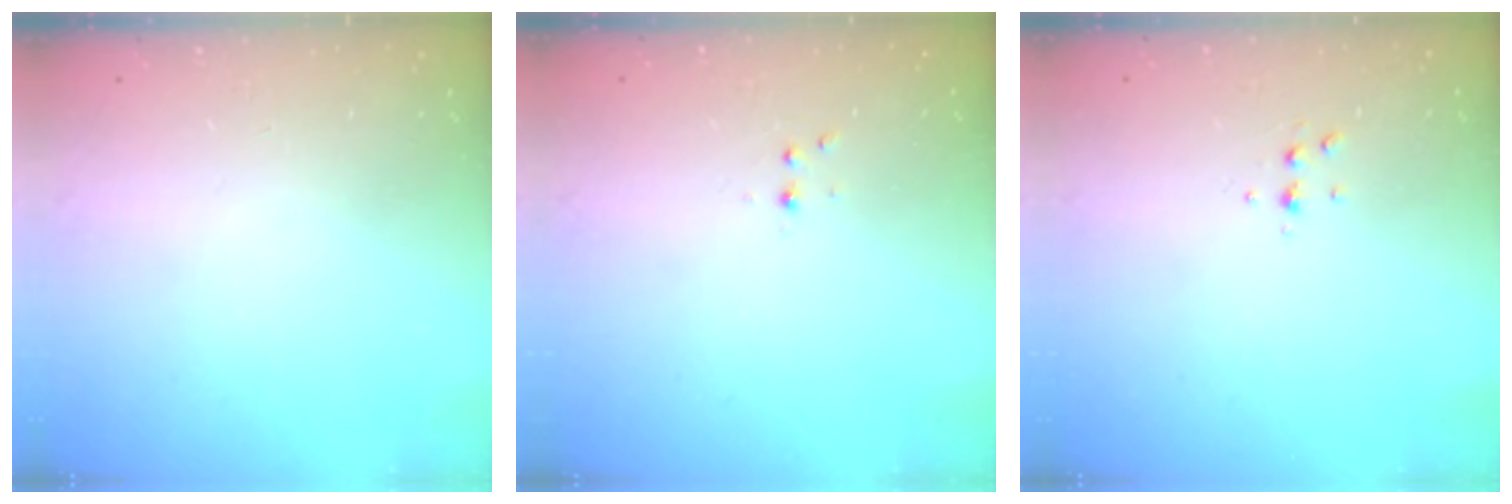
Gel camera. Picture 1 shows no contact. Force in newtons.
{"total": 3.0, "press": 2.6, "slide": 1.5}
{"total": 4.1, "press": 4.0, "slide": 0.9}